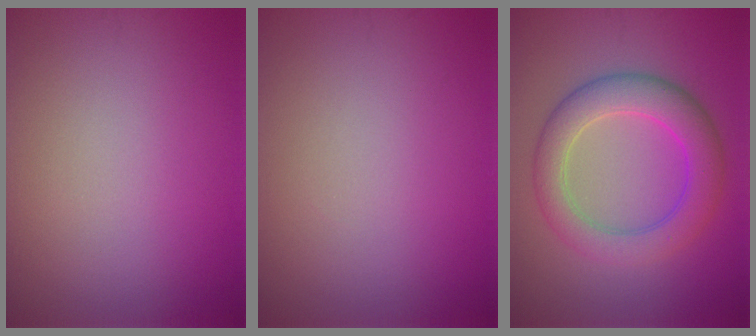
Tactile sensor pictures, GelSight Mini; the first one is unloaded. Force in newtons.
{"total": 0.0}
{"total": 5.9, "press": 5.9, "slide": 0.1}